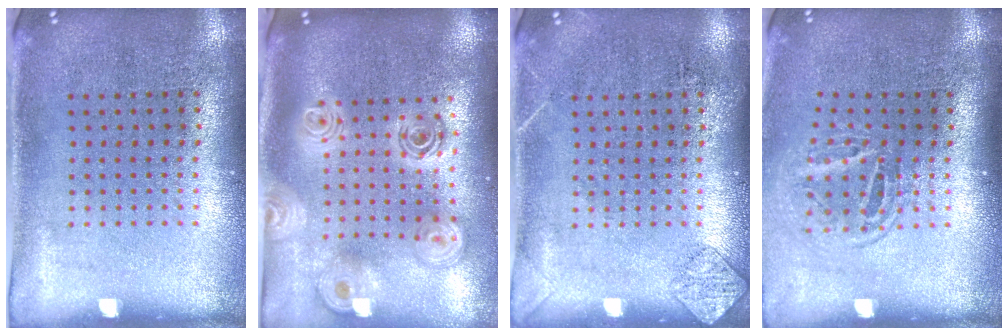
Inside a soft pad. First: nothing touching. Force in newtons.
{"total": 2.4, "press": 1.9, "slide": 1.5}
{"total": 1.3, "press": 1.3, "slide": 0.1}
{"total": 1.7, "press": 1.1, "slide": 1.3}